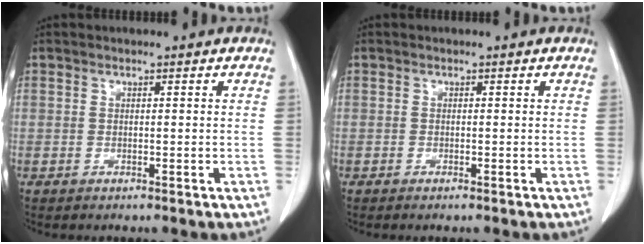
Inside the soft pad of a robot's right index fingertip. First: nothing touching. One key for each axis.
{"total": 0.5, "fx": -0.4, "fy": -0.1, "fz": 0.4, "tx": -0.008, "ty": 0.000, "tz": -0.006}